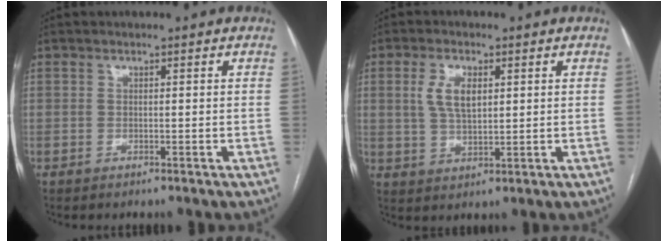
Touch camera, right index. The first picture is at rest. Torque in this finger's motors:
{"motor_torque": [1.27, 0.33, 0.70, 0.16]}